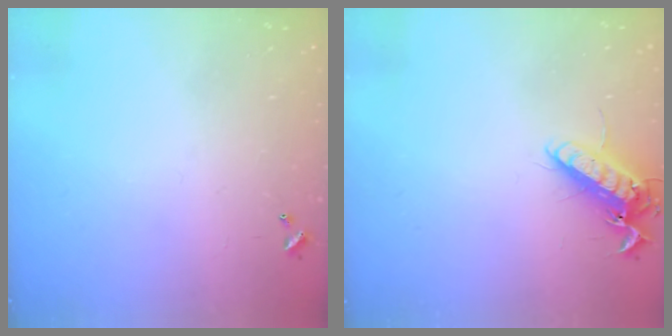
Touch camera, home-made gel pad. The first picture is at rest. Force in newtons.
{"total": 12.8, "press": 12.7, "slide": 1.8}